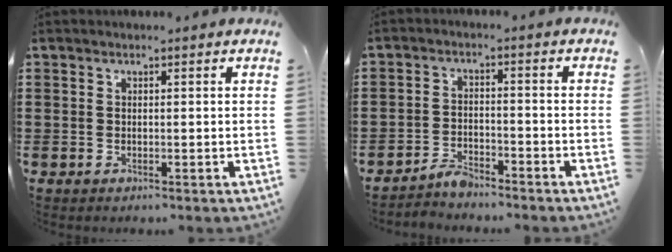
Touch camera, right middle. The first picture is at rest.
{"total": 3.2, "force": [-3.0, 0.5, 0.6], "torque": [-0.016, 0.007, -0.064]}